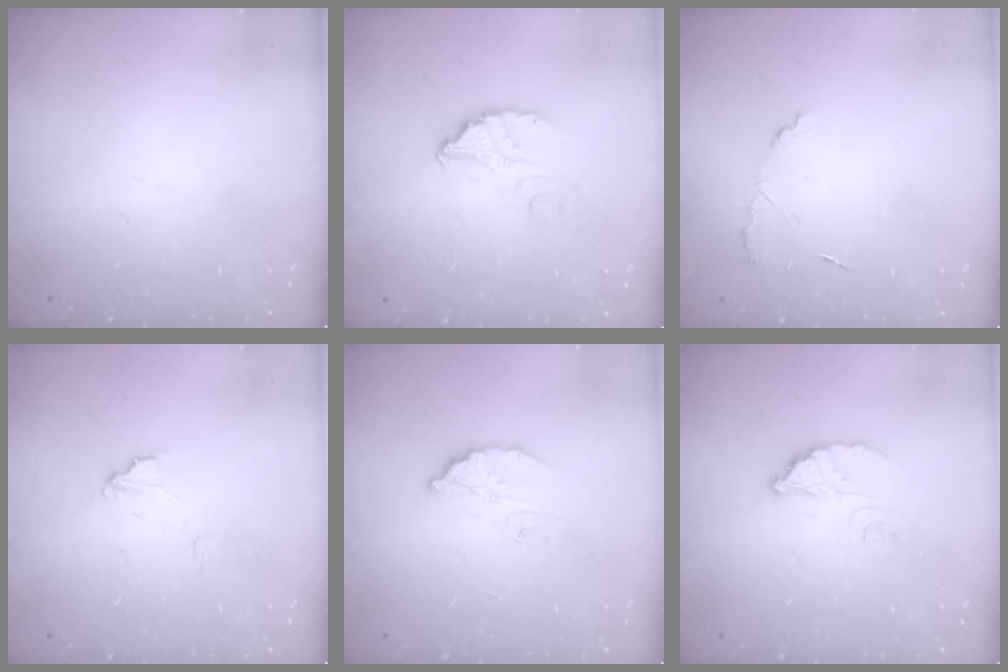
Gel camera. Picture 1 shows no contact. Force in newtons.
{"total": 3.0, "press": 3.0, "slide": 0.3}
{"total": 4.7, "press": 4.7, "slide": 0.4}
{"total": 3.5, "press": 3.5, "slide": 0.3}
{"total": 4.0, "press": 4.0, "slide": 0.2}
{"total": 3.3, "press": 3.2, "slide": 0.3}